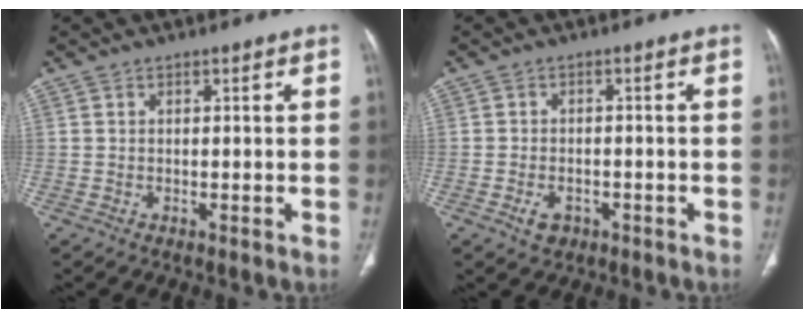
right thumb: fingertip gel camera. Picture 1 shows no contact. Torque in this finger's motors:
{"motor_torque": [-0.11, -0.25, 0.12, 0.50, 0.04]}